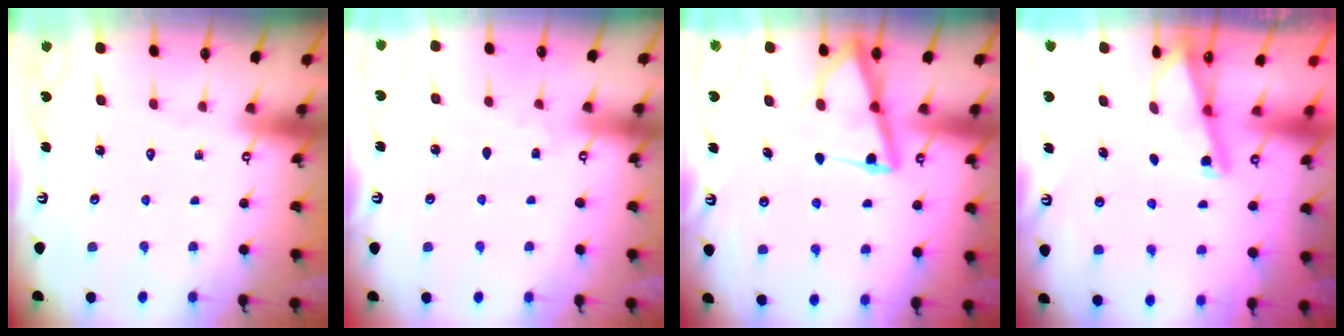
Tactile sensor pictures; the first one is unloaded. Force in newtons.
{"total": 2.6, "press": 2.5, "slide": 0.4}
{"total": 10.8, "press": 10.8, "slide": 1.1}
{"total": 2.1, "press": 2.0, "slide": 0.3}